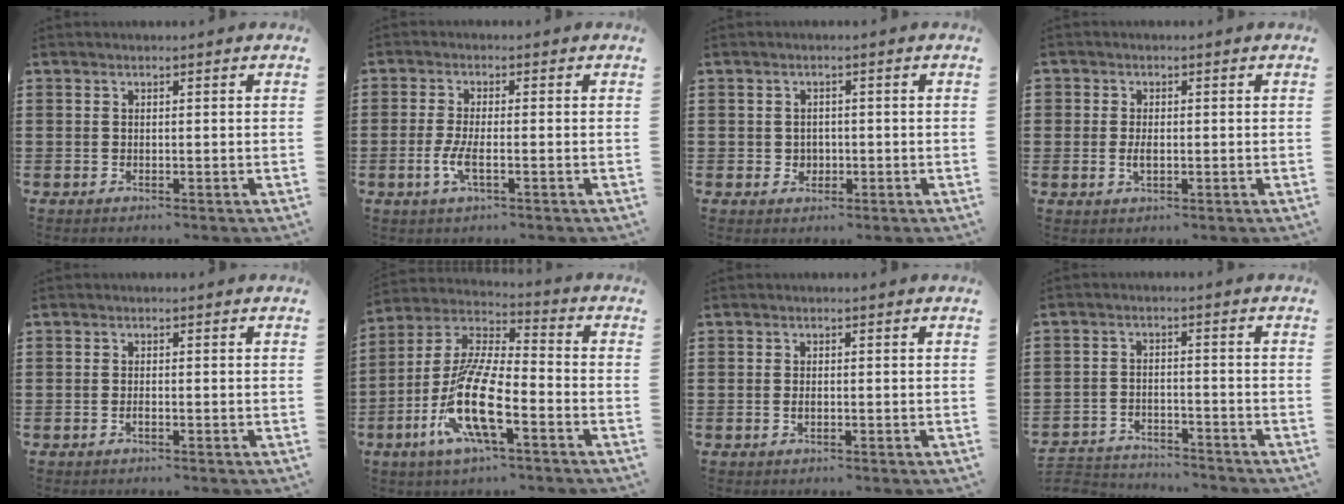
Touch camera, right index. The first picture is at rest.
{"total": 3.9, "force": [-1.4, 1.0, 3.5], "torque": [-0.078, -0.004, -0.031]}
{"total": 1.7, "force": [-0.2, 1.6, 0.2], "torque": [-0.010, 0.008, -0.008]}
{"total": 1.6, "force": [-0.3, 1.1, 1.2], "torque": [-0.023, 0.001, -0.004]}
{"total": 0.6, "force": [-0.4, 0.1, 0.4], "torque": [-0.008, -0.003, -0.007]}
{"total": 13.6, "force": [-6.3, 3.5, 11.5], "torque": [-0.271, -0.015, -0.132]}
{"total": 0.8, "force": [-0.2, 0.4, 0.6], "torque": [-0.013, 0.000, -0.004]}
{"total": 3.6, "force": [-3.6, 0.4, 0.0], "torque": [-0.008, -0.001, -0.077]}